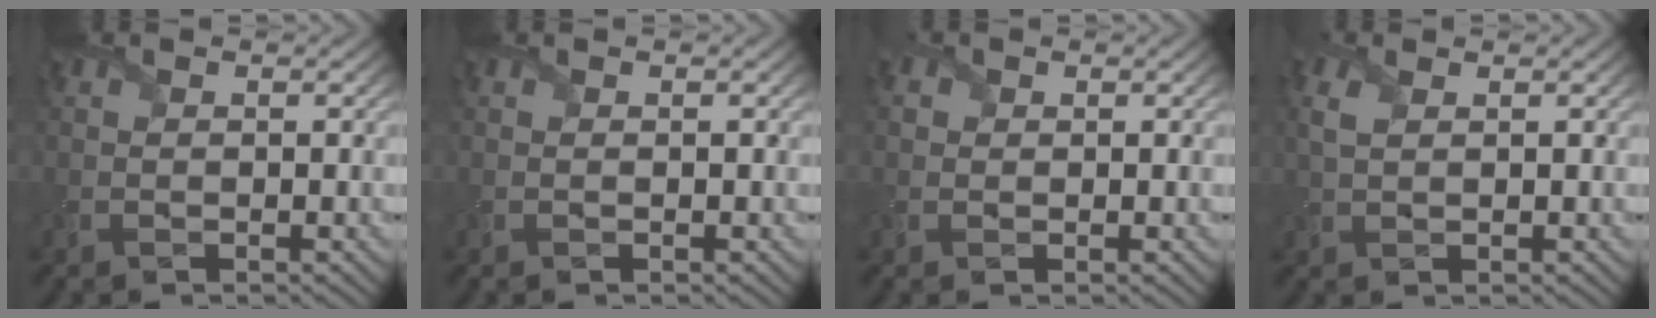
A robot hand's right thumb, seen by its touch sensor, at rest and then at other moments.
{"total": 0.0}
{"total": 1.5, "force": [0.3, 1.4, 0.4], "torque": [-0.017, 0.001, 0.005]}
{"total": 2.3, "force": [0.9, 1.3, 1.7], "torque": [-0.049, 0.006, 0.016]}